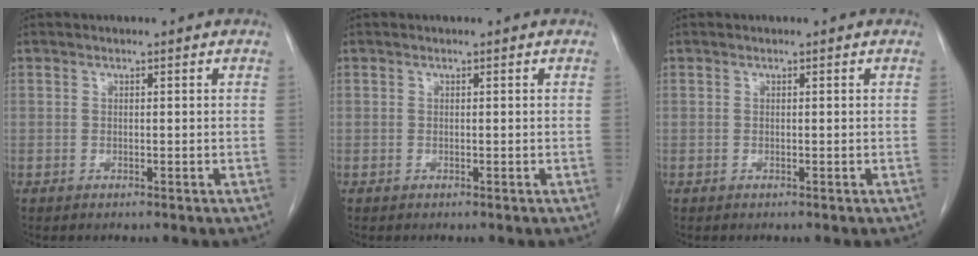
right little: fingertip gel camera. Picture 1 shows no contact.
{"total": 0.0}
{"total": 0.0}